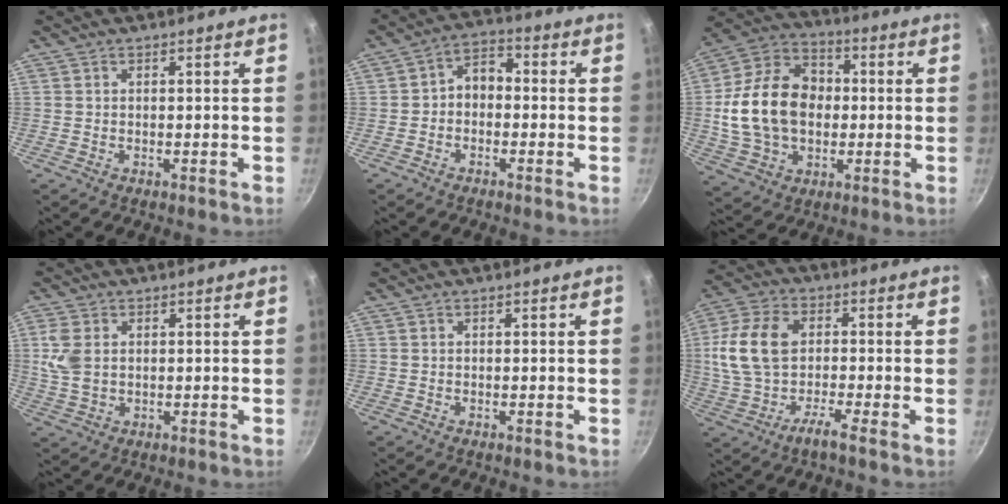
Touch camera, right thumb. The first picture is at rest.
{"total": 5.6, "force": [-0.9, 4.1, 3.6], "torque": [-0.038, 0.028, -0.026]}
{"total": 19.4, "force": [0.0, 14.3, 13.1], "torque": [-0.215, 0.029, -0.002]}
{"total": 5.8, "force": [1.2, 4.0, 4.0], "torque": [-0.084, 0.002, 0.028]}
{"total": 0.0}
{"total": 11.5, "force": [-1.8, 5.9, 9.6], "torque": [-0.191, 0.032, -0.055]}